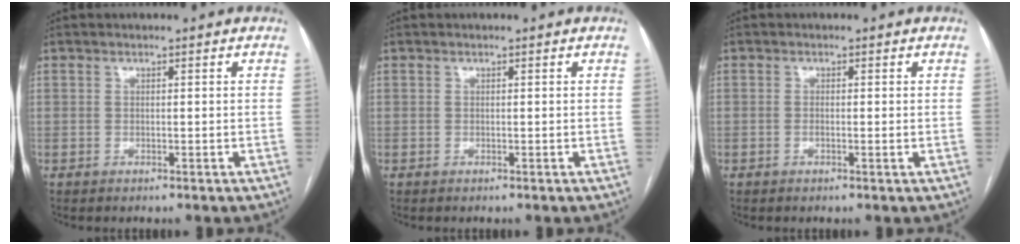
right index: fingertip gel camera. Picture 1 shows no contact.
{"total": 0.0}
{"total": 1.0, "force": [-0.2, 0.2, 1.0], "torque": [-0.017, 0.000, -0.003]}